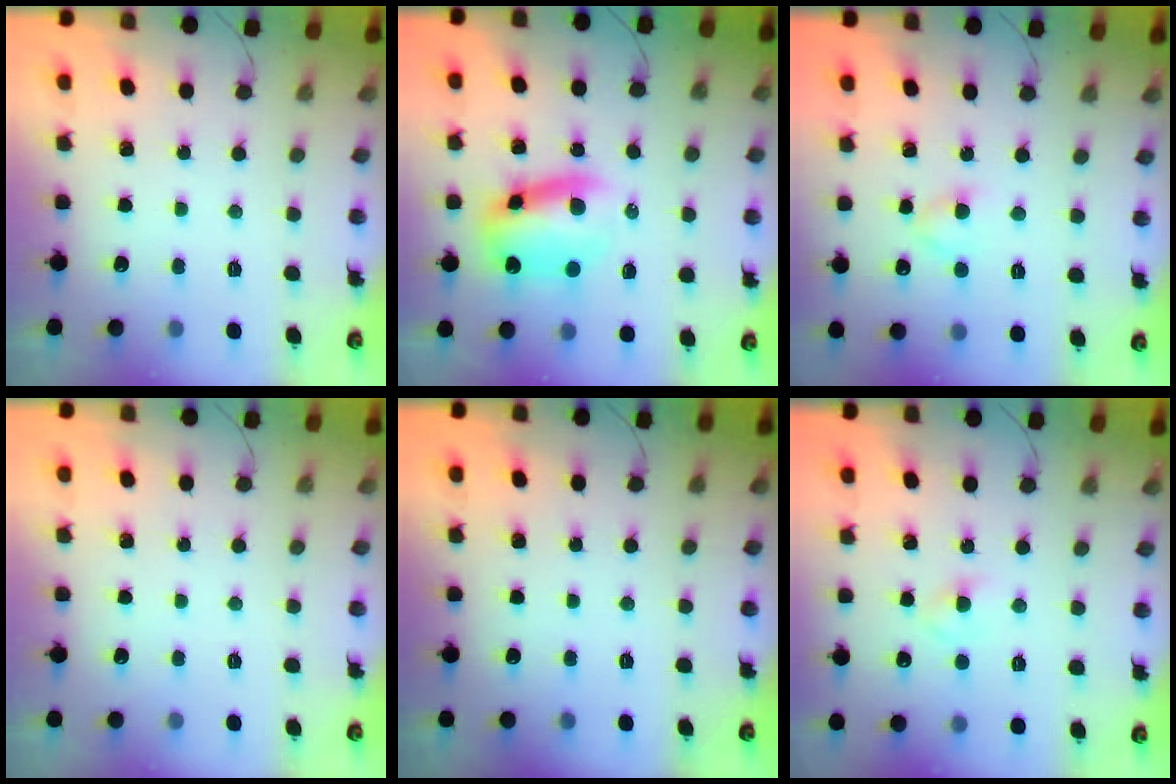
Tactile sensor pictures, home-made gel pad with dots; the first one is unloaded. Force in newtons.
{"total": 10.4, "press": 10.0, "slide": 2.9}
{"total": 3.1, "press": 2.8, "slide": 1.3}
{"total": 0.0}
{"total": 0.0}
{"total": 2.9, "press": 2.7, "slide": 1.2}